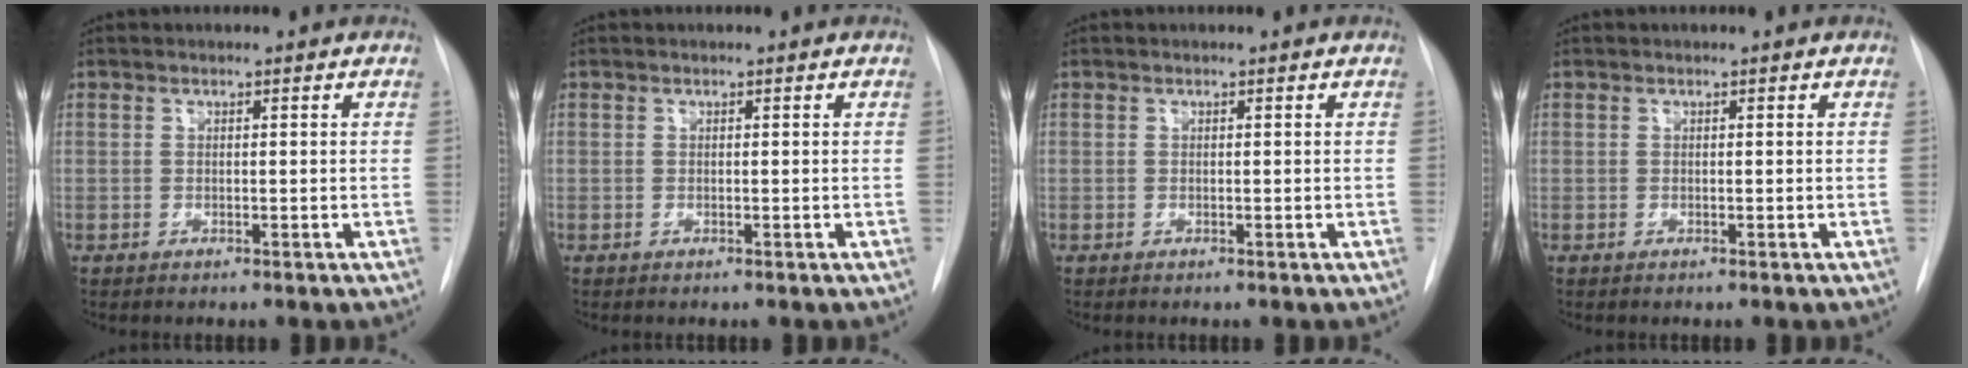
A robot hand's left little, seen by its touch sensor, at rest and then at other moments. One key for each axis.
{"total": 0.0}
{"total": 0.0}
{"total": 0.0}